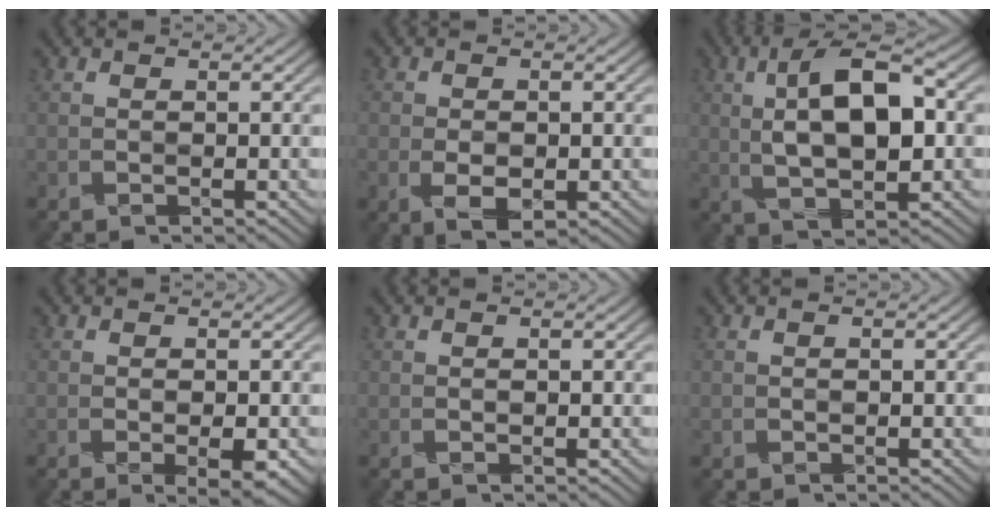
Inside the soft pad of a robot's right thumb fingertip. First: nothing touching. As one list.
[{"total": 3.5, "force": [-1.2, 2.1, 2.6], "torque": [-0.055, -0.011, -0.018]}, {"total": 11.6, "force": [1.1, 5.1, 10.4], "torque": [-0.183, 0.011, 0.012]}, {"total": 2.6, "force": [-1.0, 0.9, 2.3], "torque": [-0.039, -0.001, -0.013]}, {"total": 0.0}, {"total": 0.6, "force": [-0.2, 0.4, 0.3], "torque": [-0.007, 0.000, -0.002]}]